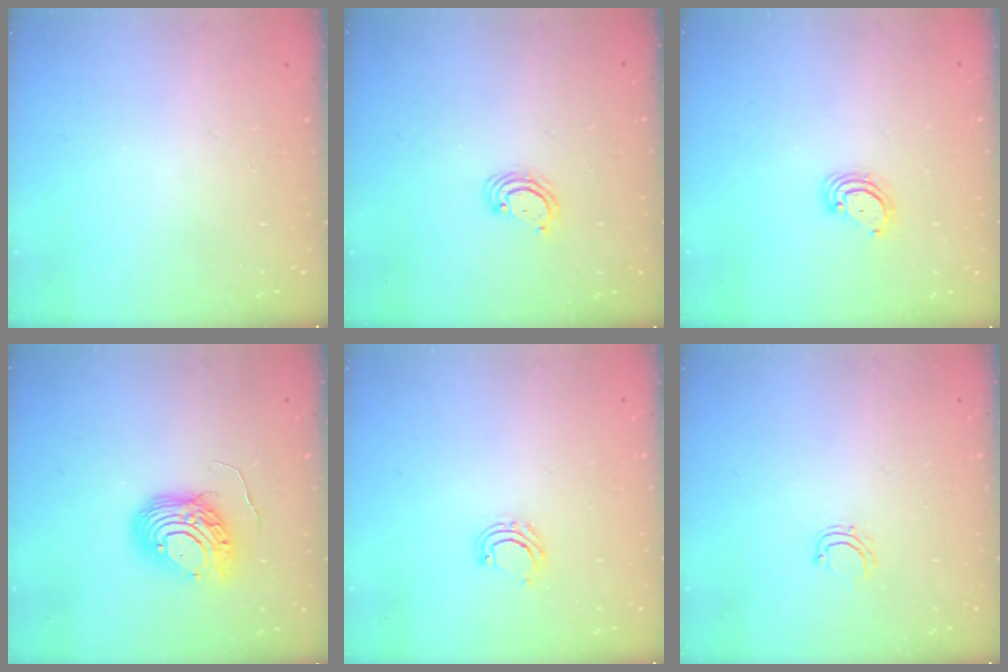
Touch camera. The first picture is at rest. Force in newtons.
{"total": 3.8, "press": 3.8, "slide": 0.4}
{"total": 3.0, "press": 2.9, "slide": 0.3}
{"total": 9.8, "press": 9.7, "slide": 1.0}
{"total": 6.3, "press": 6.2, "slide": 1.0}
{"total": 4.7, "press": 4.7, "slide": 0.3}